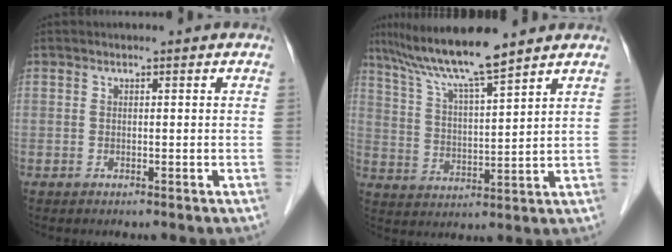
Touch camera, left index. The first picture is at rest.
{"total": 11.1, "force": [9.2, -0.8, 6.1], "torque": [-0.113, 0.013, 0.168]}